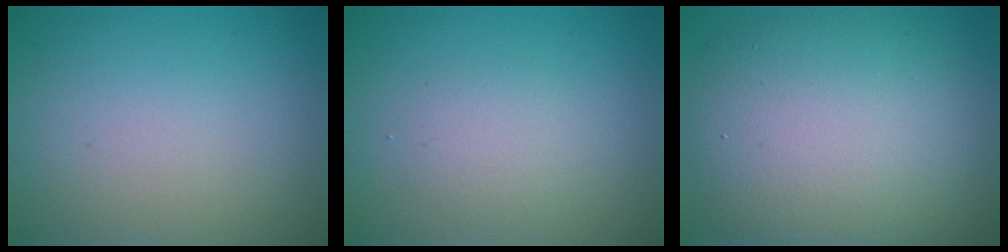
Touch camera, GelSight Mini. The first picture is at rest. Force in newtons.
{"total": 1.7, "press": 1.7, "slide": 0.1}
{"total": 11.3, "press": 11.3, "slide": 0.5}